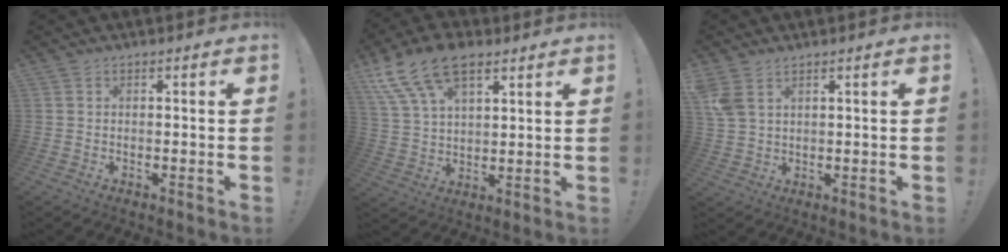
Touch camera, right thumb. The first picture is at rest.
{"total": 14.4, "force": [8.7, 7.4, 8.7], "torque": [-0.167, -0.038, 0.162]}
{"total": 5.2, "force": [3.2, 2.7, 3.1], "torque": [-0.063, -0.009, 0.066]}